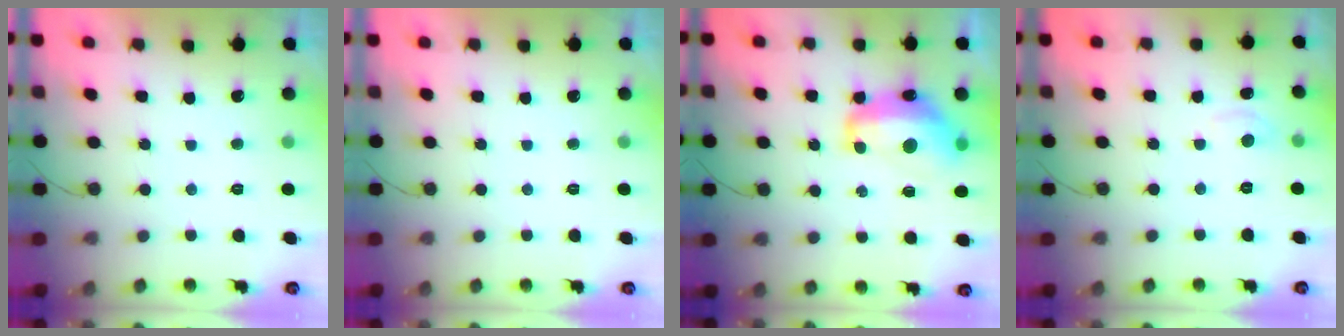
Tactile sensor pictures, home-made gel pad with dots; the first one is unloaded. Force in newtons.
{"total": 0.0}
{"total": 14.4, "press": 14.3, "slide": 0.9}
{"total": 2.8, "press": 2.8, "slide": 0.4}